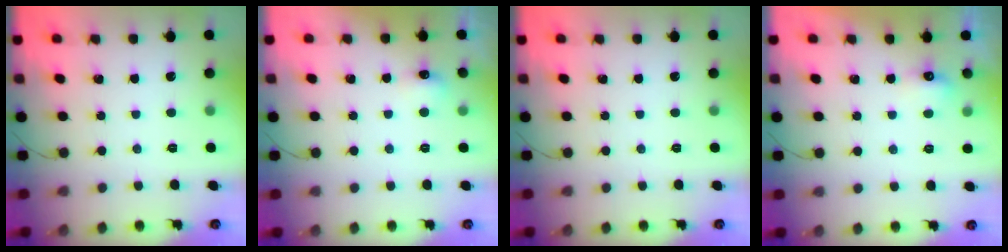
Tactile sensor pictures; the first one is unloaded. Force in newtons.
{"total": 5.1, "press": 5.0, "slide": 1.3}
{"total": 0.0}
{"total": 3.9, "press": 3.8, "slide": 1.0}